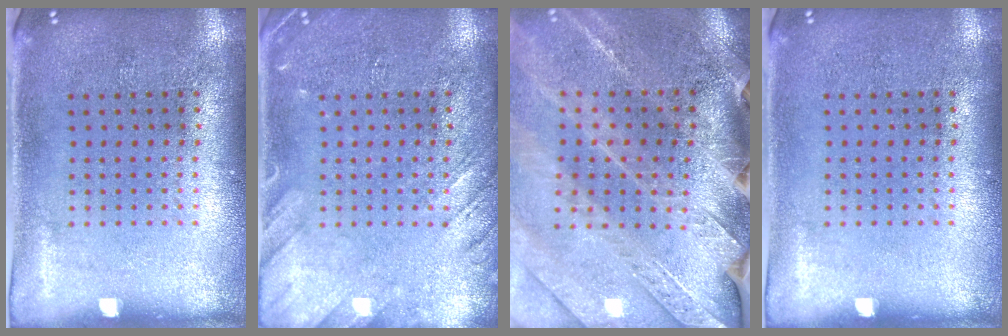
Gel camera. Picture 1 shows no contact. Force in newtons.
{"total": 2.3, "press": 2.3, "slide": 0.3}
{"total": 2.8, "press": 2.8, "slide": 0.7}
{"total": 0.0}